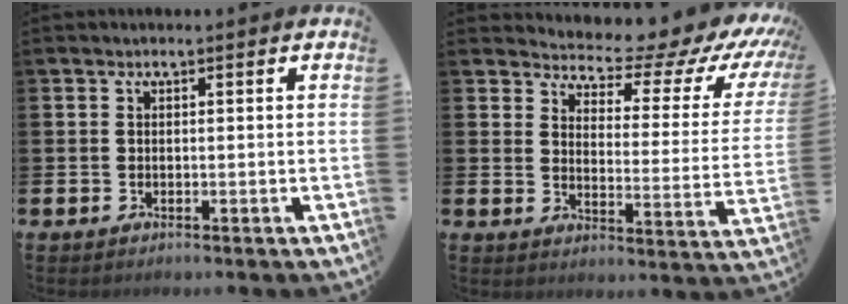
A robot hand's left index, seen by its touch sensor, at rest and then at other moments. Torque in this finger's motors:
{"motor_torque": [0.95, -0.01, 0.23, 0.00]}